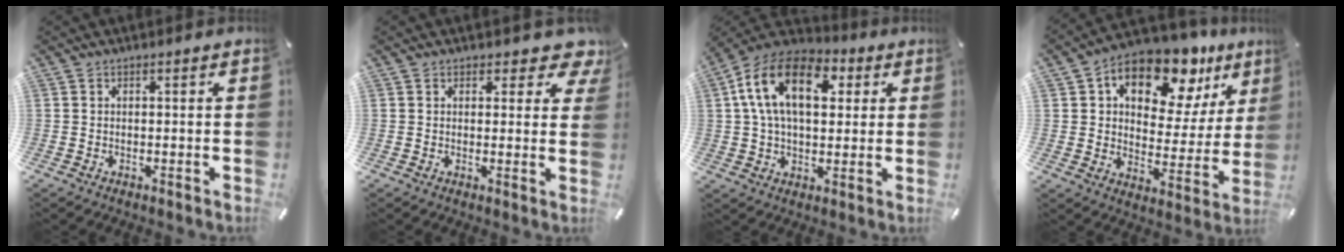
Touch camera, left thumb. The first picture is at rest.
{"total": 5.2, "force": [3.4, 2.9, 2.8], "torque": [-0.023, -0.020, 0.053]}
{"total": 17.1, "force": [4.5, 10.9, 12.3], "torque": [-0.245, 0.008, 0.077]}
{"total": 15.3, "force": [9.4, 9.0, 8.0], "torque": [-0.118, -0.064, 0.164]}